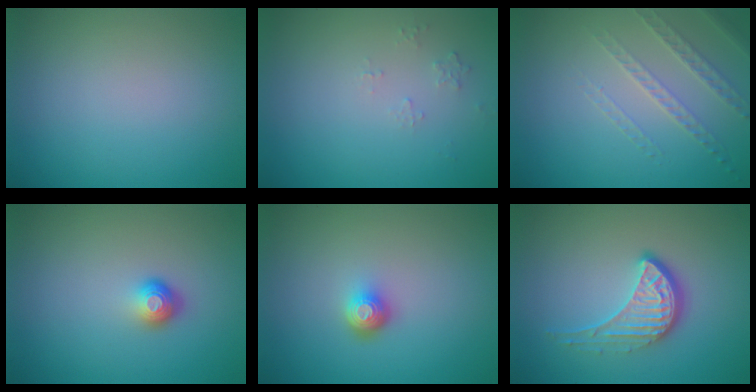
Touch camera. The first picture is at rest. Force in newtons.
{"total": 0.6, "press": 0.4, "slide": 0.5}
{"total": 1.6, "press": 1.3, "slide": 0.9}
{"total": 1.9, "press": 1.3, "slide": 1.4}
{"total": 1.9, "press": 1.4, "slide": 1.3}
{"total": 4.1, "press": 3.0, "slide": 2.8}